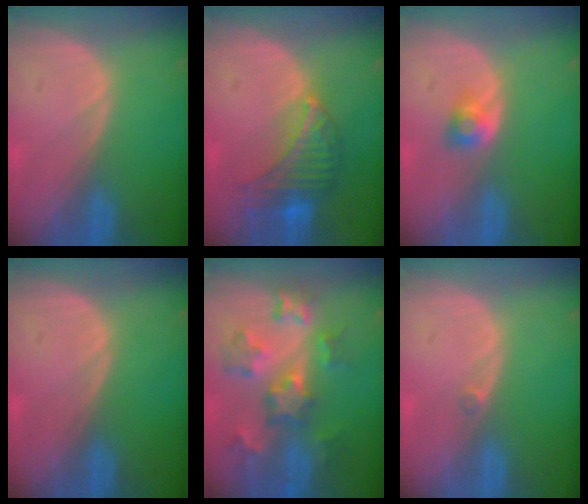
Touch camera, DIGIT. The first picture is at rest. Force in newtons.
{"total": 7.6, "press": 7.0, "slide": 2.9}
{"total": 2.7, "press": 2.4, "slide": 1.2}
{"total": 0.0}
{"total": 8.8, "press": 7.8, "slide": 4.0}
{"total": 0.7, "press": 0.6, "slide": 0.3}